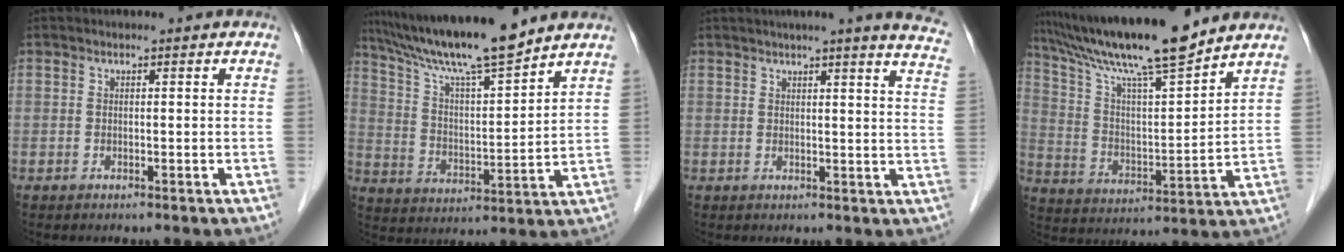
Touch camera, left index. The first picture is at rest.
{"total": 14.4, "force": [12.5, -0.4, 7.3], "torque": [-0.133, 0.004, 0.221]}
{"total": 14.7, "force": [12.5, -0.3, 7.7], "torque": [-0.094, -0.032, 0.129]}
{"total": 17.5, "force": [14.8, 0.1, 9.2], "torque": [-0.165, 0.005, 0.257]}